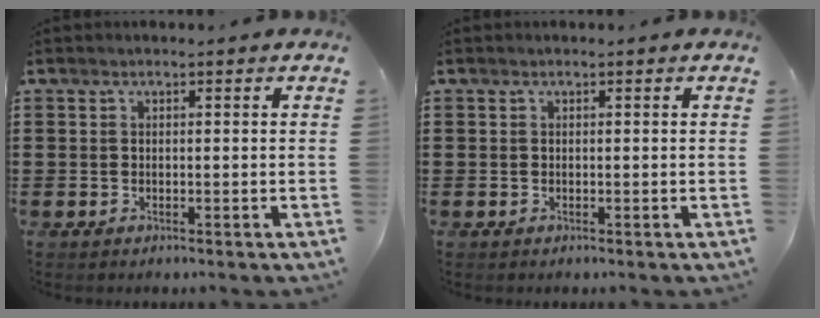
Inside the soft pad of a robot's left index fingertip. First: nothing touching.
{"total": 0.0}